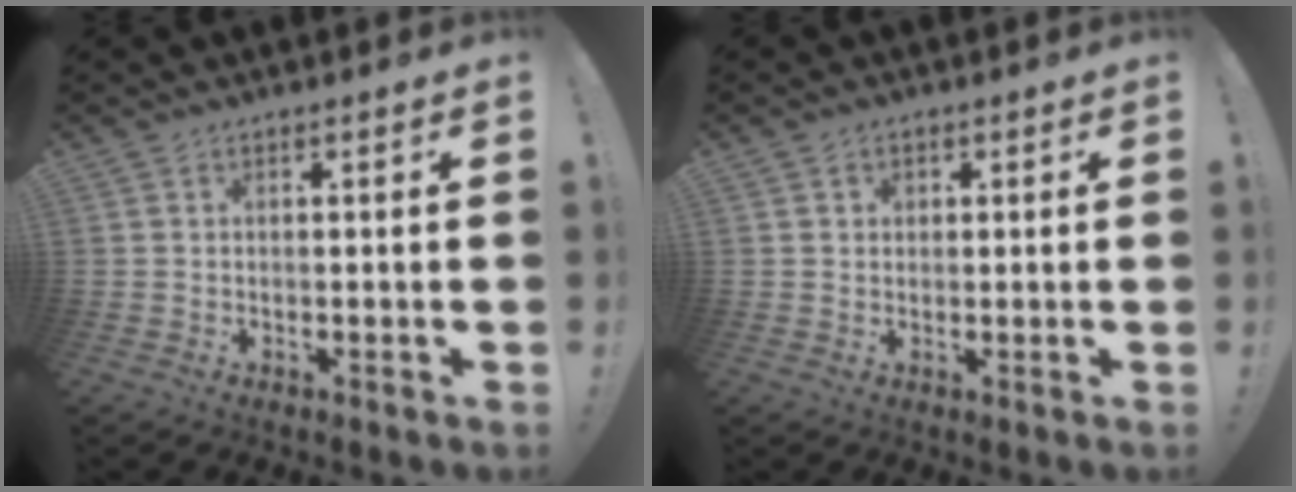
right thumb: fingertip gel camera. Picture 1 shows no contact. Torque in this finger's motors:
{"motor_torque": [-0.36, 0.23, -0.12, -0.06, 0.12]}